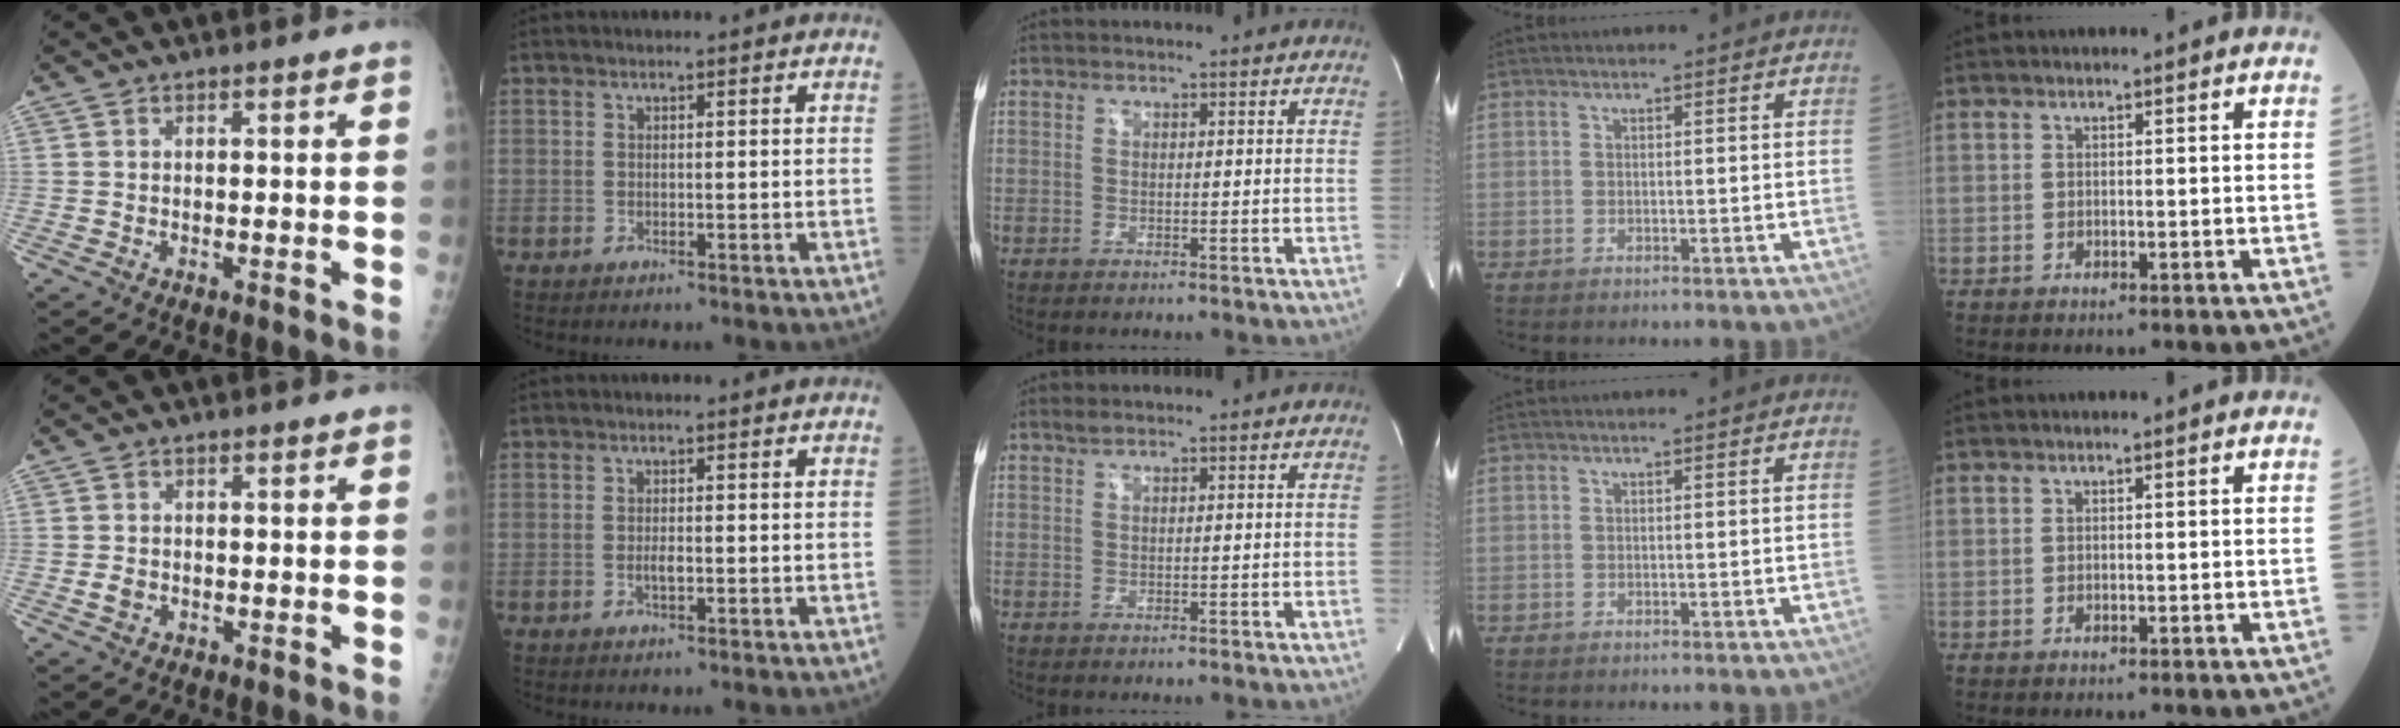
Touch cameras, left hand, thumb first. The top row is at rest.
{"thumb": {"total": 1.7, "force": [-0.4, 1.3, 0.9], "torque": [-0.015, 0.001, -0.005]}, "index": {"total": 1.1, "force": [-0.4, 0.4, 1.0], "torque": [-0.020, -0.002, -0.006]}, "middle": {"total": 0.7, "force": [0.6, 0.0, 0.3], "torque": [-0.015, 0.006, 0.016]}}